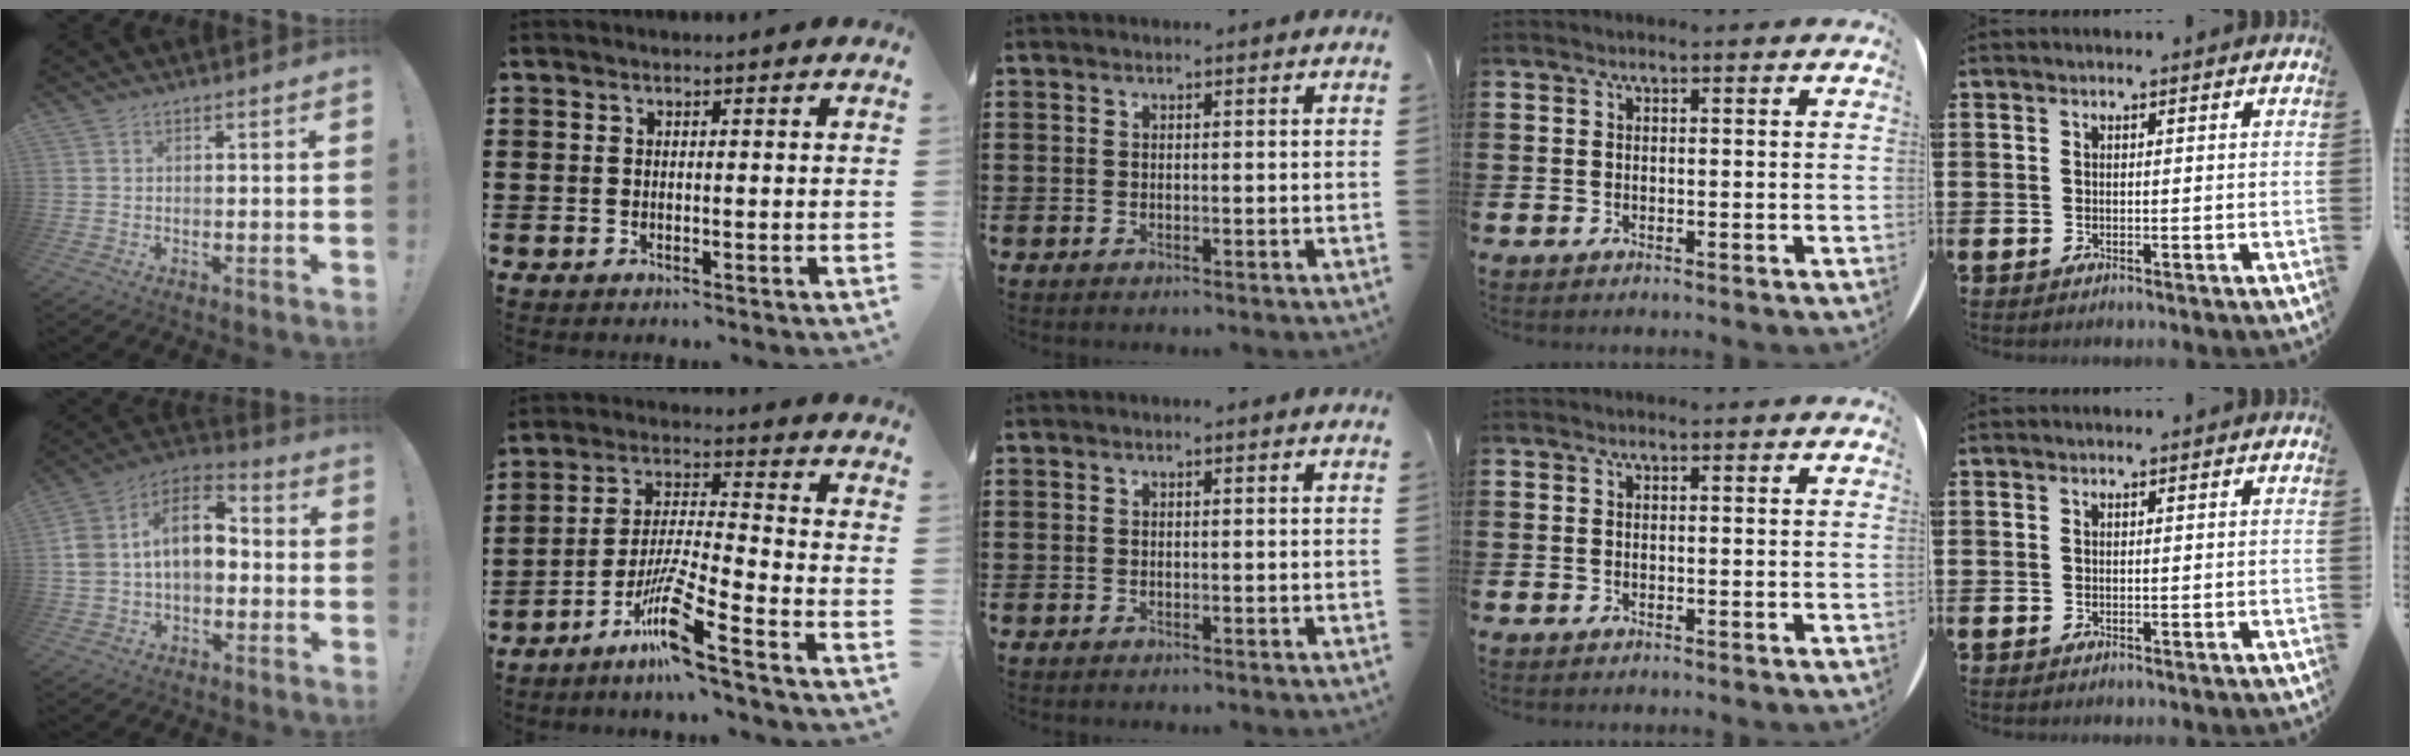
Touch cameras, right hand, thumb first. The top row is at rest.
{"thumb": {"total": 14.6, "force": [2.2, 9.7, 10.7], "torque": [-0.183, 0.008, 0.038]}, "index": {"total": 10.1, "force": [-7.2, -0.1, 7.0], "torque": [-0.154, -0.015, -0.145]}}